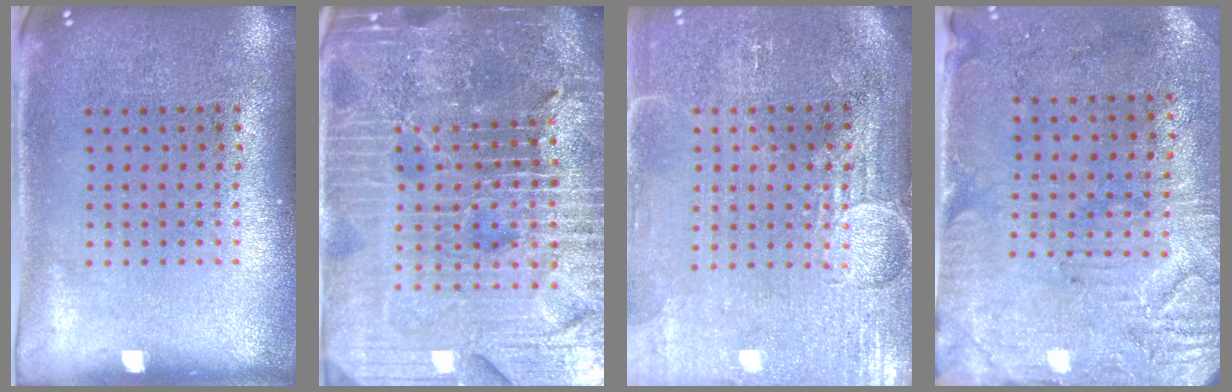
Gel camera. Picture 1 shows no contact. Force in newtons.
{"total": 6.8, "press": 5.9, "slide": 3.3}
{"total": 3.8, "press": 3.4, "slide": 1.6}
{"total": 3.1, "press": 2.5, "slide": 1.7}